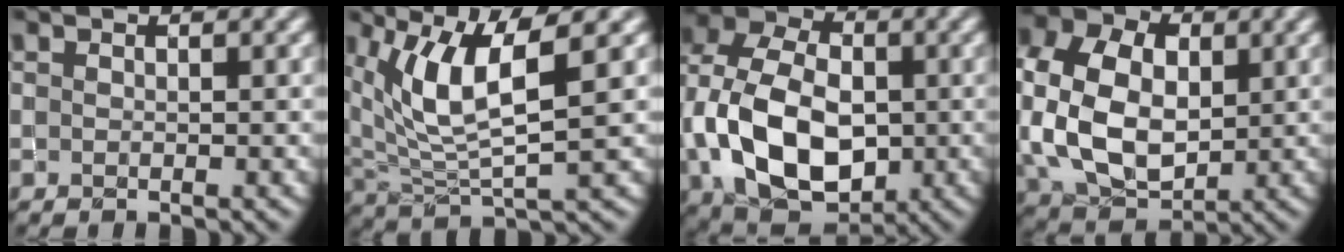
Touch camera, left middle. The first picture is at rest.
{"total": 7.3, "force": [3.0, 2.0, 6.3], "torque": [-0.139, -0.003, 0.059]}
{"total": 14.0, "force": [-1.6, 9.8, 9.9], "torque": [-0.219, -0.015, -0.036]}
{"total": 11.7, "force": [0.5, 8.2, 8.4], "torque": [-0.202, 0.002, 0.013]}